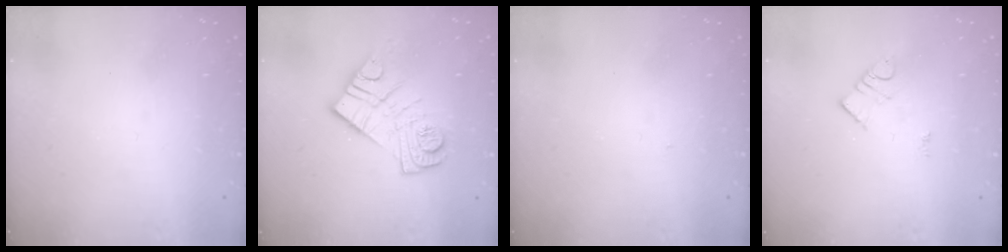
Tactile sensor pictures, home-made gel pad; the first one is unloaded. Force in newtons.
{"total": 13.9, "press": 13.8, "slide": 1.2}
{"total": 3.1, "press": 3.1, "slide": 0.5}
{"total": 3.6, "press": 3.6, "slide": 0.4}